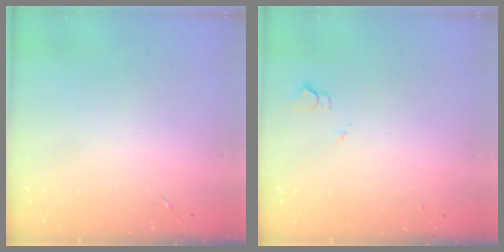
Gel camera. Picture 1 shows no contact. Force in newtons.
{"total": 2.7, "press": 2.6, "slide": 0.3}